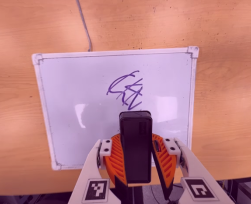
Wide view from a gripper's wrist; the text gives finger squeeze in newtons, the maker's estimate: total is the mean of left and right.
{"total": 11.2, "left": 10.5, "right": 12.0}